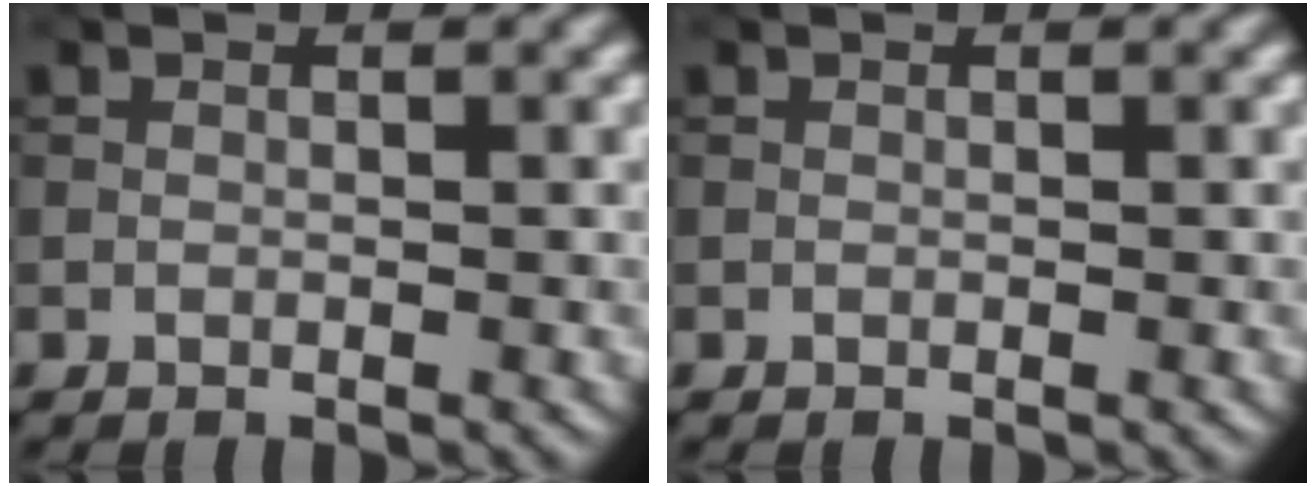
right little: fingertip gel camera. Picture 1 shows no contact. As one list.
[{"total": 0.0}]